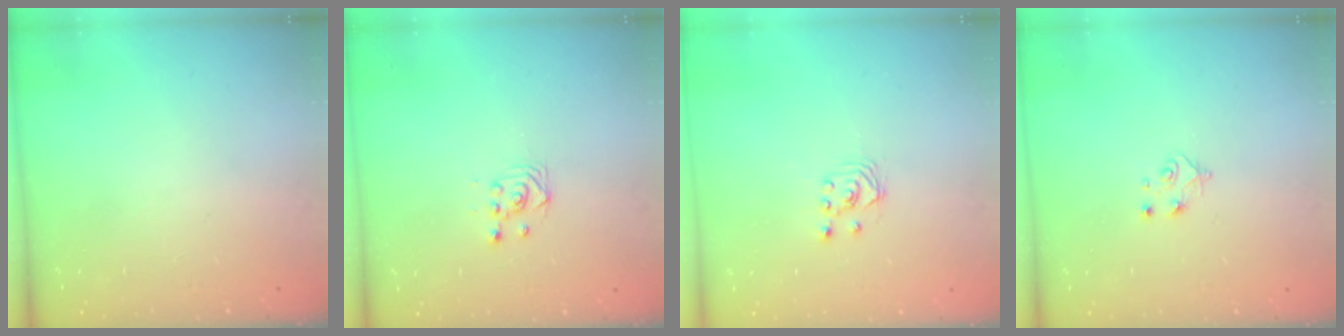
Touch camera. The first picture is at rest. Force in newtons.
{"total": 3.4, "press": 3.4, "slide": 0.5}
{"total": 2.1, "press": 2.1, "slide": 0.3}
{"total": 4.9, "press": 4.9, "slide": 0.5}